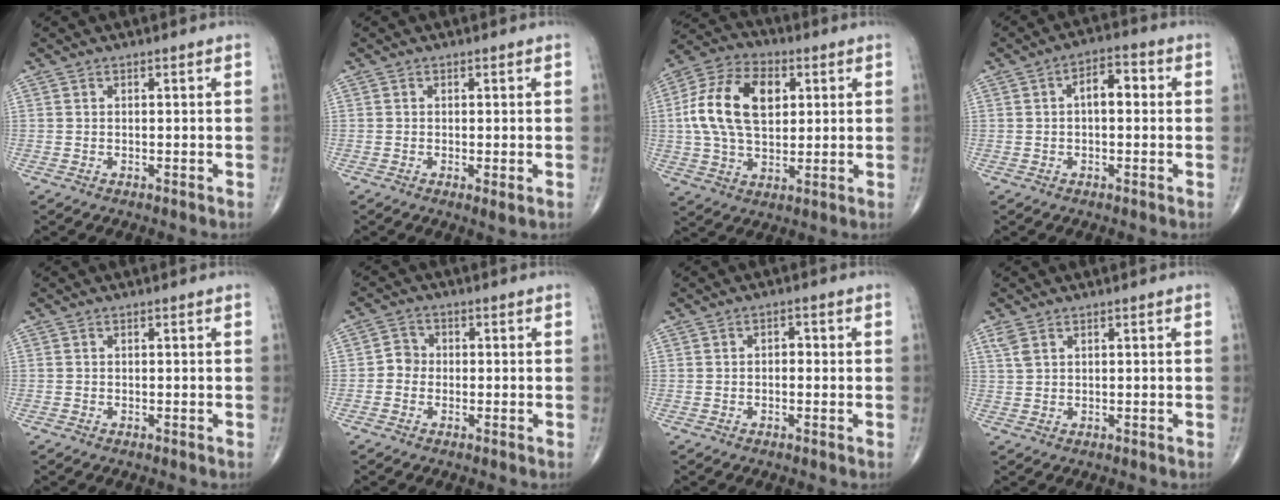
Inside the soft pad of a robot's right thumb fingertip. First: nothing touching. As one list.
[{"total": 1.4, "force": [-0.3, 0.2, 1.4], "torque": [-0.031, -0.009, -0.007]}, {"total": 16.3, "force": [3.0, 10.1, 12.4], "torque": [-0.222, 0.011, 0.050]}, {"total": 5.4, "force": [0.5, 2.9, 4.5], "torque": [-0.055, 0.020, -0.001]}, {"total": 0.0}, {"total": 2.9, "force": [-0.6, 2.6, 1.0], "torque": [0.001, 0.009, -0.021]}, {"total": 1.7, "force": [-0.1, 1.1, 1.3], "torque": [-0.007, 0.007, -0.007]}, {"total": 2.2, "force": [1.3, 1.1, 1.4], "torque": [-0.035, 0.007, 0.036]}]